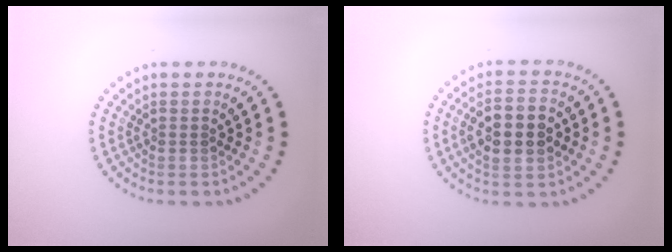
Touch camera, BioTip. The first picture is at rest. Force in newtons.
{"total": 5.1, "press": 5.1, "slide": 0.4}